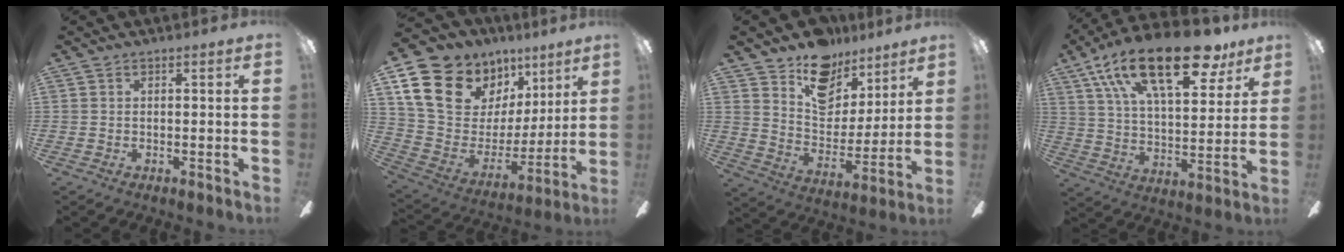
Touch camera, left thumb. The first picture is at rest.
{"total": 19.2, "force": [10.6, 13.4, 8.8], "torque": [-0.168, -0.056, 0.210]}
{"total": 15.6, "force": [11.3, 9.2, 5.4], "torque": [-0.084, -0.076, 0.209]}
{"total": 26.2, "force": [16.0, 10.9, 17.7], "torque": [-0.291, -0.075, 0.267]}